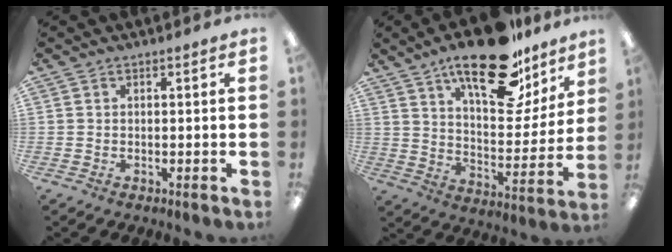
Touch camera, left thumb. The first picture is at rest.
{"total": 24.3, "force": [16.4, 10.3, 14.8], "torque": [-0.218, -0.095, 0.274]}